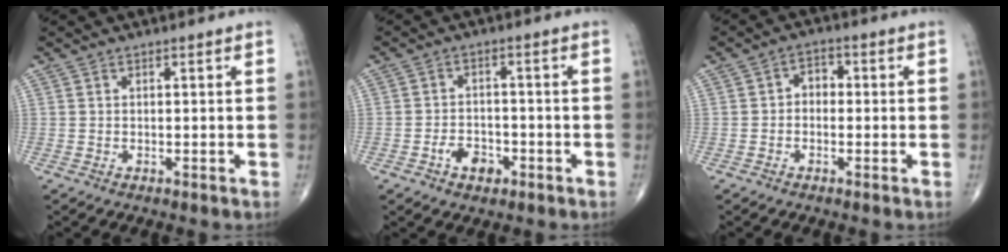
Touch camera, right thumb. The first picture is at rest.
{"total": 4.8, "force": [-2.3, 3.2, 2.8], "torque": [-0.027, 0.019, -0.039]}
{"total": 3.2, "force": [-0.4, 2.5, 2.0], "torque": [-0.012, 0.016, -0.019]}